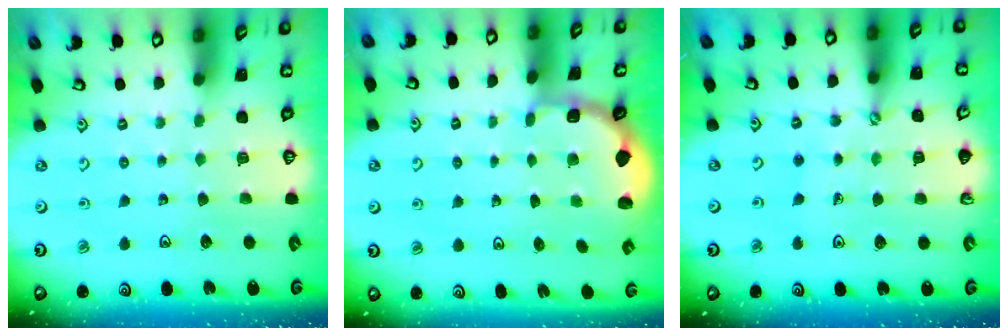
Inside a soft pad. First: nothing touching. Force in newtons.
{"total": 1.9, "press": 1.8, "slide": 0.7}
{"total": 2.8, "press": 2.5, "slide": 1.3}